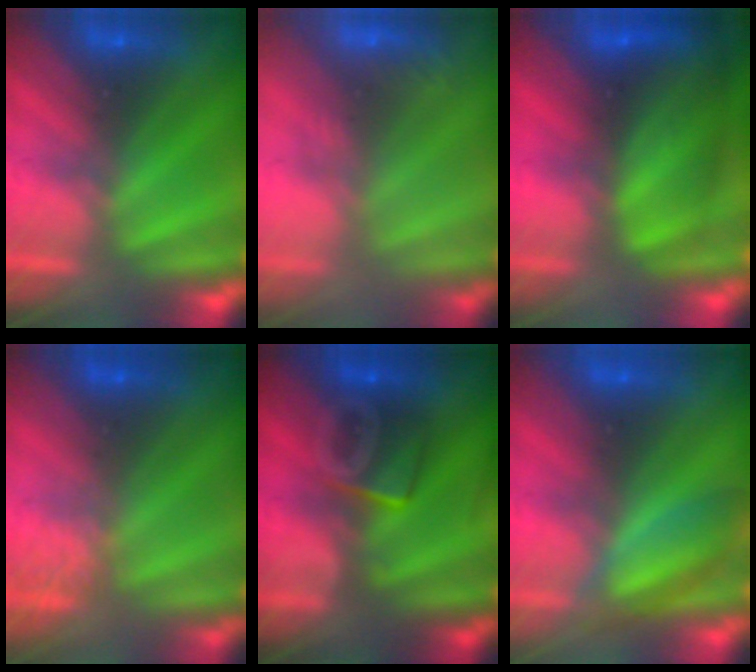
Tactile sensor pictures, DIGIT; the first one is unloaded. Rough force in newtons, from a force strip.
{"total": 2.4}
{"total": 9.3}
{"total": 1.8}
{"total": 9.1}
{"total": 4.9}